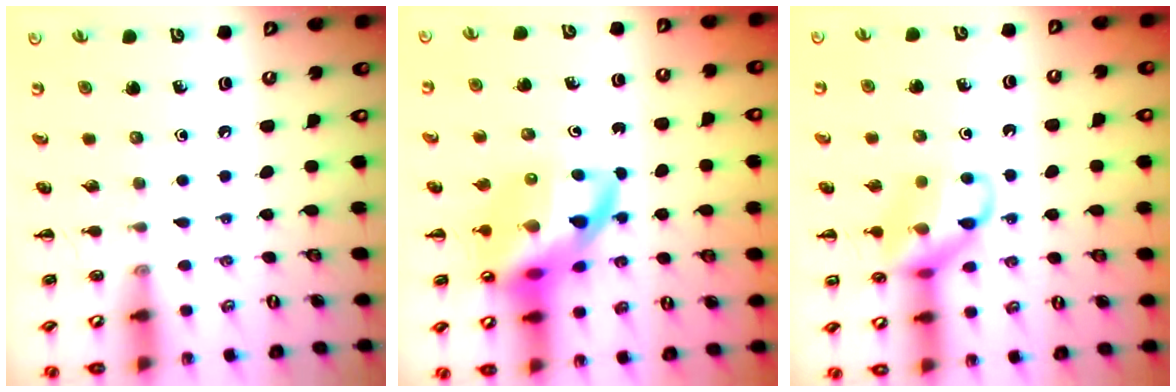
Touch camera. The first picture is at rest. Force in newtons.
{"total": 16.9, "press": 16.3, "slide": 4.2}
{"total": 12.1, "press": 12.0, "slide": 1.6}